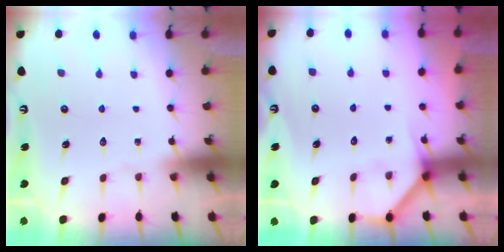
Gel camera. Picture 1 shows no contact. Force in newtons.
{"total": 3.5, "press": 3.5, "slide": 0.2}